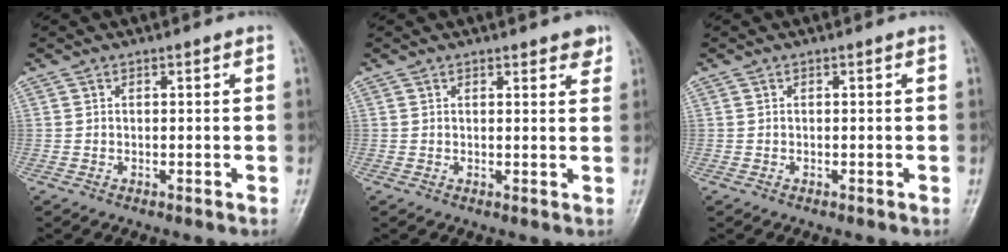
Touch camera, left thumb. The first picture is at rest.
{"total": 3.0, "force": [2.2, 1.1, 1.7], "torque": [-0.004, -0.010, 0.025]}
{"total": 0.0}